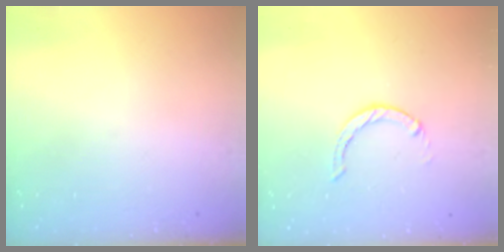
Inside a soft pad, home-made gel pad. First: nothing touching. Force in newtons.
{"total": 0.0}